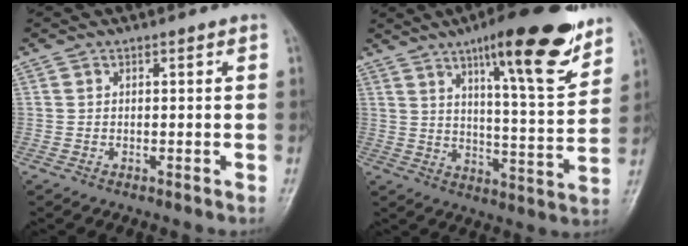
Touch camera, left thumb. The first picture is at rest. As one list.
[{"total": 18.4, "force": [11.6, 3.9, 13.7], "torque": [-0.171, -0.063, 0.177]}]